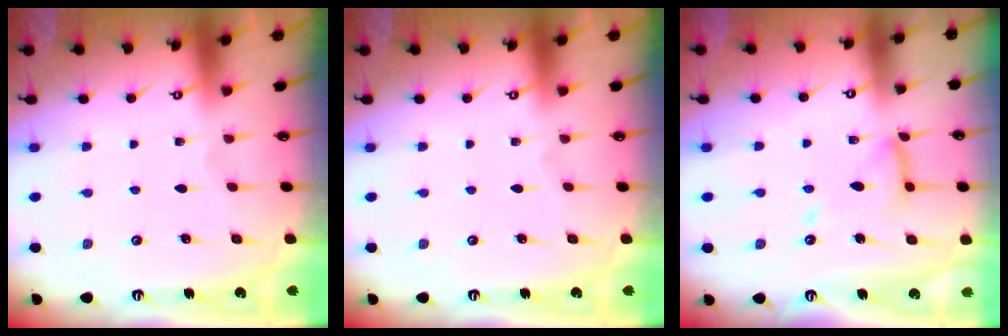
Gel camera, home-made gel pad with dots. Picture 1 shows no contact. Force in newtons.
{"total": 0.0}
{"total": 12.0, "press": 12.0, "slide": 1.1}